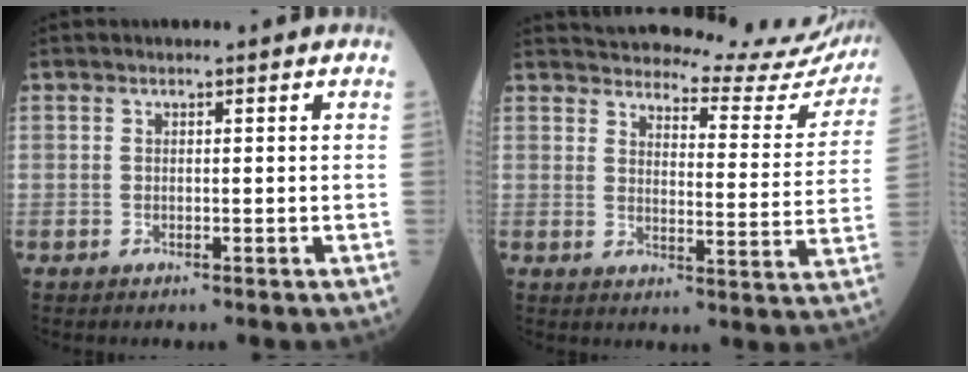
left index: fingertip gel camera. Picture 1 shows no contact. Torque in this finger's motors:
{"motor_torque": [0.68, -1.46, 0.31, 0.01]}